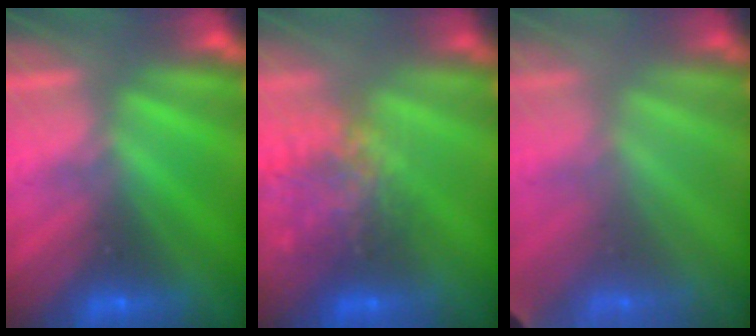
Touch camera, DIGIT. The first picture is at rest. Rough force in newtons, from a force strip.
{"total": 10.6}
{"total": 2.0}